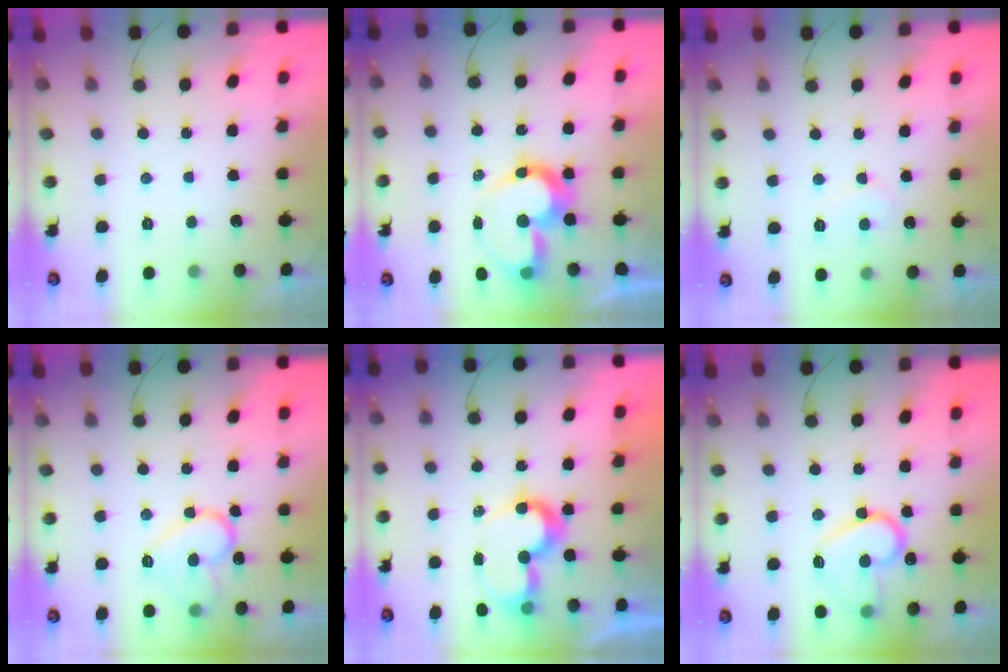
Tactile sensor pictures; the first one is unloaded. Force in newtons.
{"total": 12.2, "press": 12.1, "slide": 1.4}
{"total": 5.8, "press": 5.8, "slide": 0.3}
{"total": 13.4, "press": 13.4, "slide": 1.0}
{"total": 10.0, "press": 10.0, "slide": 0.9}
{"total": 14.3, "press": 14.2, "slide": 1.2}